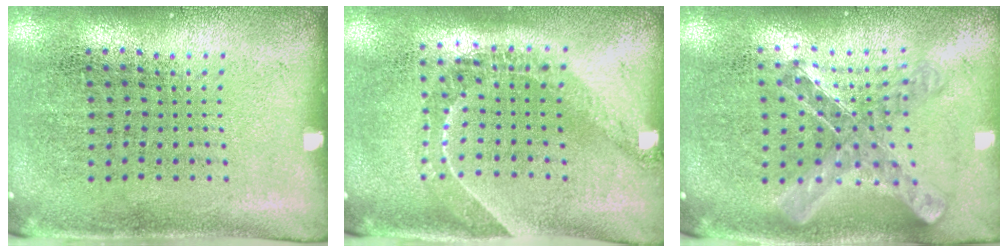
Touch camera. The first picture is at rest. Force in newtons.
{"total": 1.6, "press": 1.3, "slide": 1.0}
{"total": 1.0, "press": 1.0, "slide": 0.1}